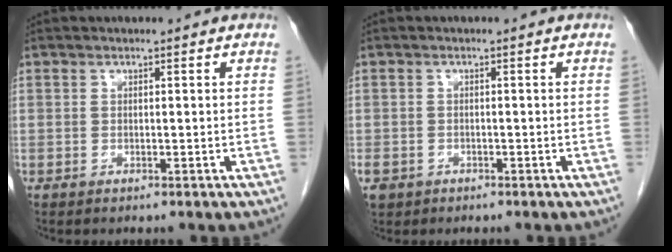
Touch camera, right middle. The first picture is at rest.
{"total": 3.5, "force": [-2.2, 2.6, 1.0], "torque": [-0.022, 0.000, -0.034]}